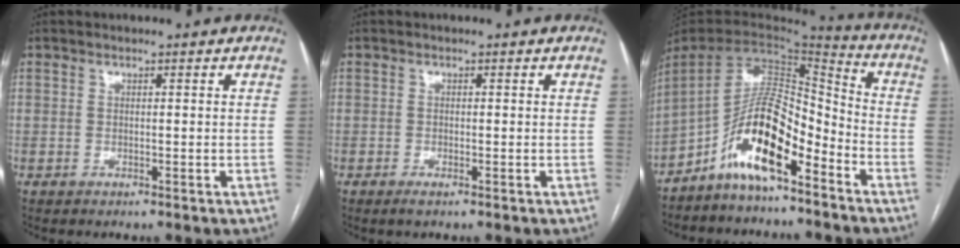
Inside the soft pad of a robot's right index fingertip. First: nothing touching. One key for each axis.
{"total": 1.2, "fx": -0.8, "fy": 0.2, "fz": 0.8, "tx": -0.014, "ty": -0.002, "tz": -0.011}
{"total": 13.2, "fx": -7.8, "fy": 3.5, "fz": 10.1, "tx": -0.187, "ty": 0.023, "tz": -0.140}